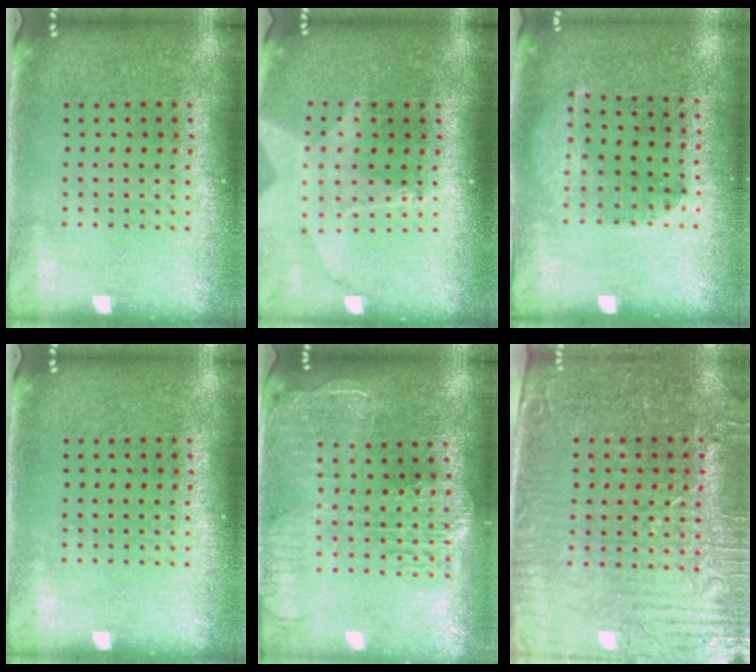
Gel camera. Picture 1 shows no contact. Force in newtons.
{"total": 2.0, "press": 1.6, "slide": 1.3}
{"total": 1.0, "press": 1.0, "slide": 0.3}
{"total": 0.0}
{"total": 2.3, "press": 2.0, "slide": 1.0}
{"total": 3.7, "press": 3.4, "slide": 1.4}